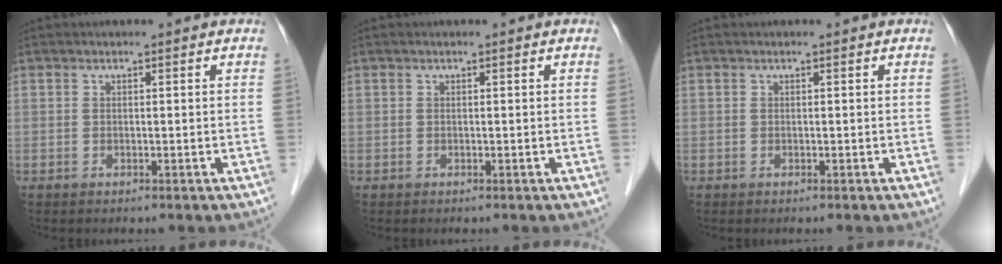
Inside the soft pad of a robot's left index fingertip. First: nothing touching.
{"total": 0.0}
{"total": 0.0}